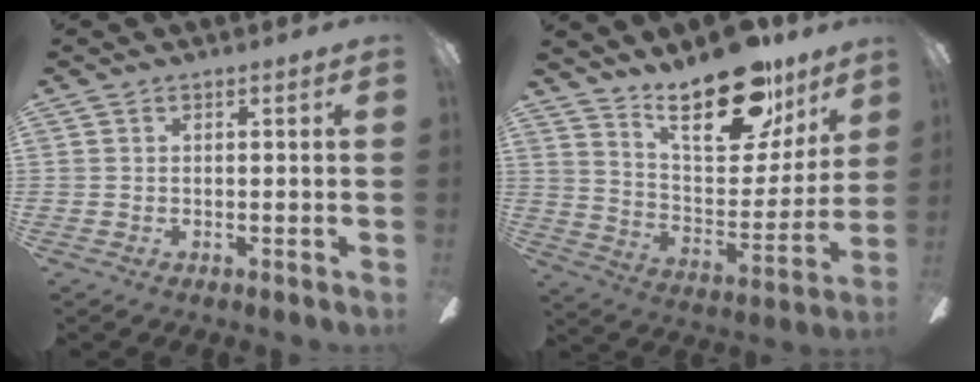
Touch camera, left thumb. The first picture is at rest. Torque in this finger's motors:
{"motor_torque": [0.26, 0.11, 0.80, -1.48, 0.09]}